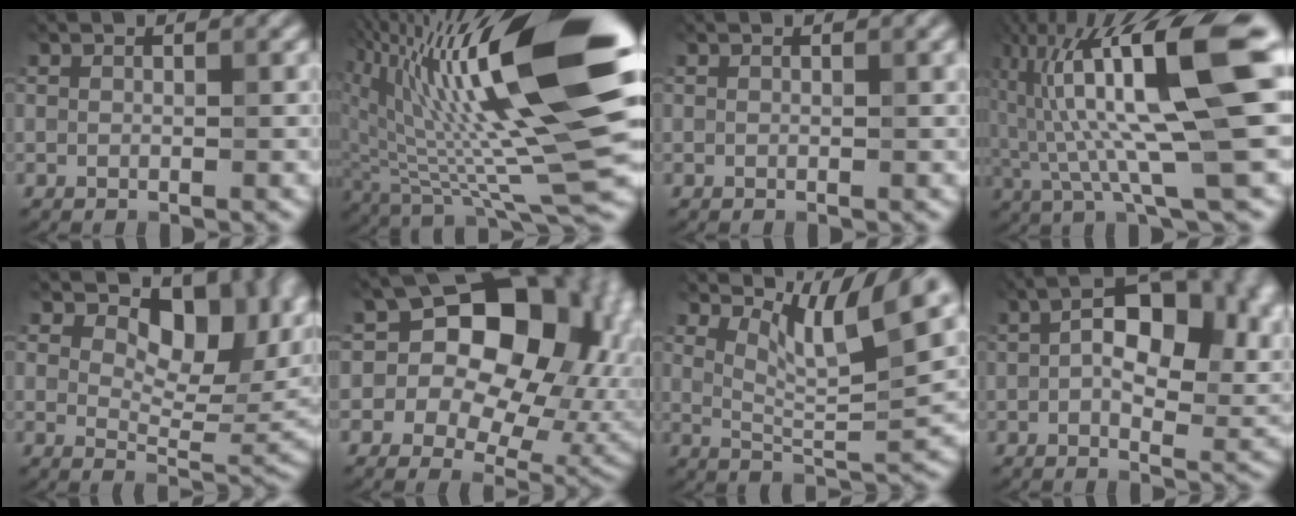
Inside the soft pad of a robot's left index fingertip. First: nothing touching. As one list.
[{"total": 15.5, "force": [3.3, 3.5, 14.7], "torque": [-0.258, -0.001, 0.087]}, {"total": 0.9, "force": [0.3, 0.3, 0.8], "torque": [-0.007, 0.005, 0.002]}, {"total": 14.1, "force": [2.0, 2.3, 13.7], "torque": [-0.242, 0.019, 0.065]}, {"total": 8.9, "force": [3.9, 4.6, 6.6], "torque": [-0.101, 0.007, 0.088]}, {"total": 14.6, "force": [1.6, 11.0, 9.4], "torque": [-0.096, 0.027, 0.036]}, {"total": 5.6, "force": [3.7, 1.0, 4.0], "torque": [-0.084, 0.002, 0.092]}, {"total": 9.4, "force": [1.2, 5.0, 7.9], "torque": [-0.120, 0.017, 0.035]}]